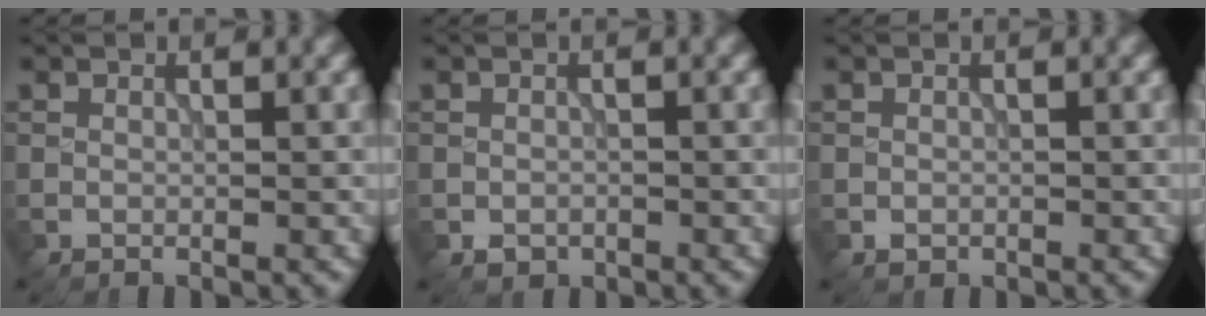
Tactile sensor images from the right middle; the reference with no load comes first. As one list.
[{"total": 1.2, "force": [-0.7, 0.8, 0.4], "torque": [-0.007, -0.006, -0.012]}, {"total": 0.8, "force": [-0.5, 0.6, 0.2], "torque": [-0.003, -0.004, -0.008]}]